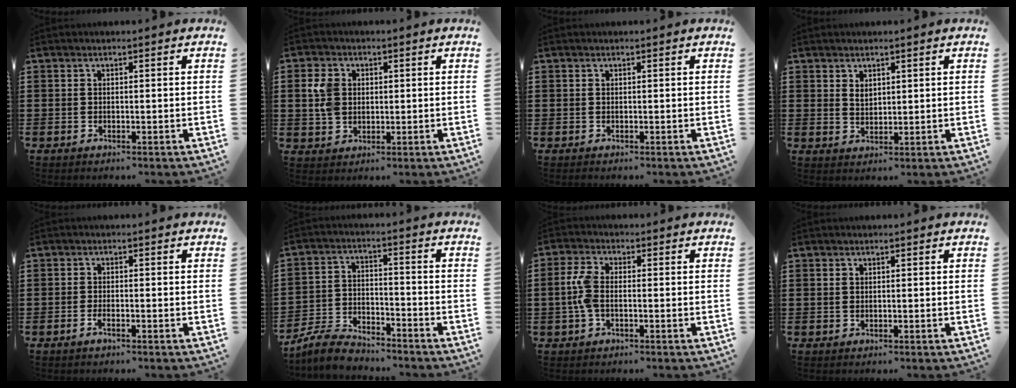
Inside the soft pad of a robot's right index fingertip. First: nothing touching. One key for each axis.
{"total": 4.3, "fx": 0.9, "fy": 3.5, "fz": 2.3, "tx": -0.063, "ty": 0.012, "tz": 0.012}
{"total": 0.0}
{"total": 1.8, "fx": 1.3, "fy": 1.1, "fz": 0.8, "tx": -0.018, "ty": 0.003, "tz": 0.024}
{"total": 1.3, "fx": -0.9, "fy": 0.2, "fz": 0.9, "tx": -0.018, "ty": -0.004, "tz": -0.016}
{"total": 5.6, "fx": -5.3, "fy": 1.2, "fz": 1.1, "tx": -0.033, "ty": 0.009, "tz": -0.107}
{"total": 4.5, "fx": -0.6, "fy": 2.2, "fz": 3.9, "tx": -0.099, "ty": -0.003, "tz": -0.018}
{"total": 0.5, "fx": 0.2, "fy": 0.4, "fz": 0.2, "tx": -0.003, "ty": 0.003, "tz": 0.005}